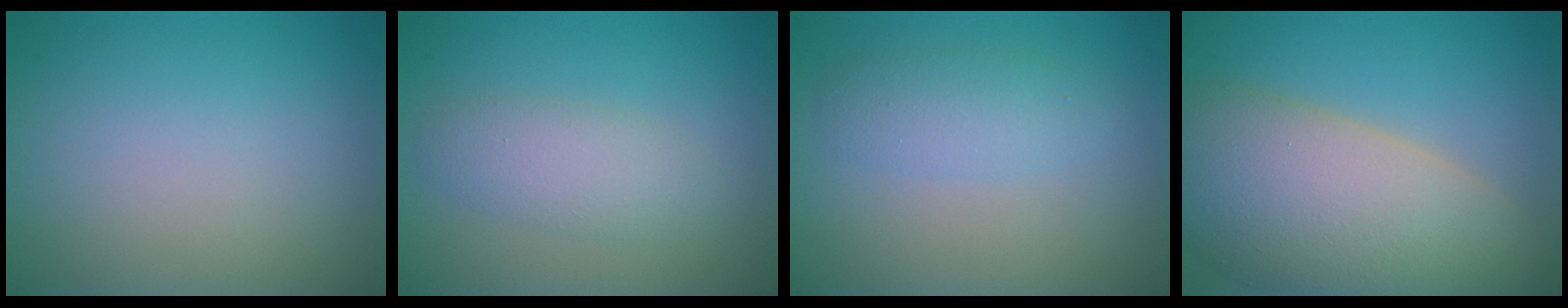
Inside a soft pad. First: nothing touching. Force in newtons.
{"total": 2.0, "press": 1.9, "slide": 0.2}
{"total": 2.5, "press": 2.5, "slide": 0.2}
{"total": 12.6, "press": 12.5, "slide": 1.4}